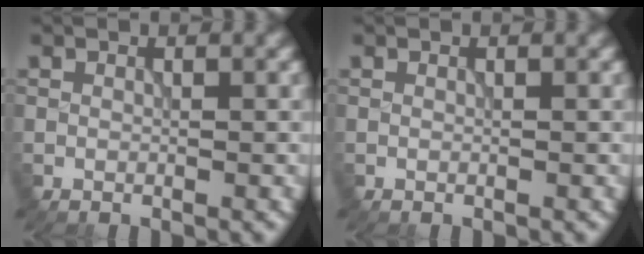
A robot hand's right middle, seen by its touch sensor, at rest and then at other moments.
{"total": 0.0}